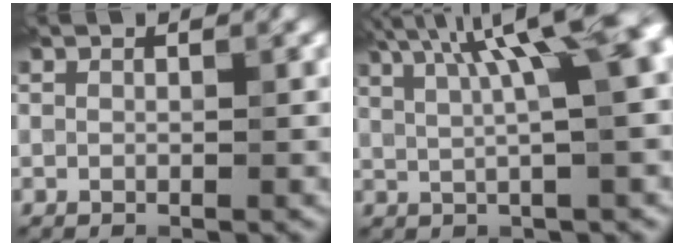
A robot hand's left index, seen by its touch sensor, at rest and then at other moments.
{"total": 11.7, "force": [4.5, 3.5, 10.2], "torque": [-0.104, 0.038, 0.056]}